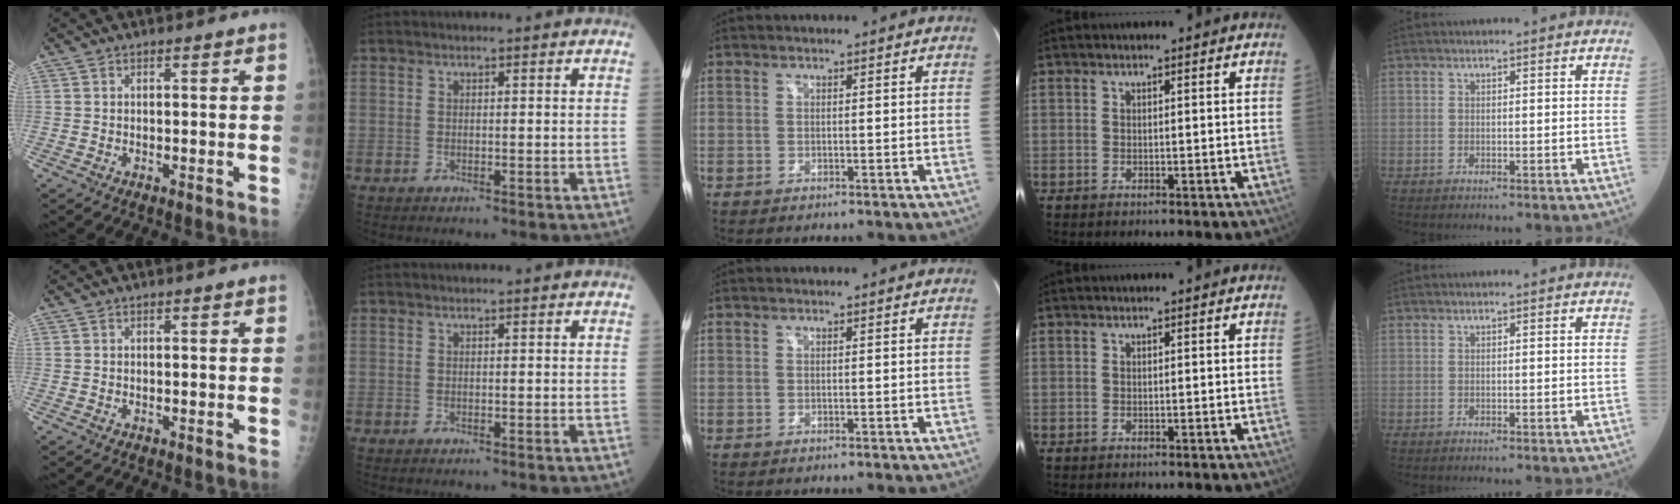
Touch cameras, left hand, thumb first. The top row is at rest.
{}